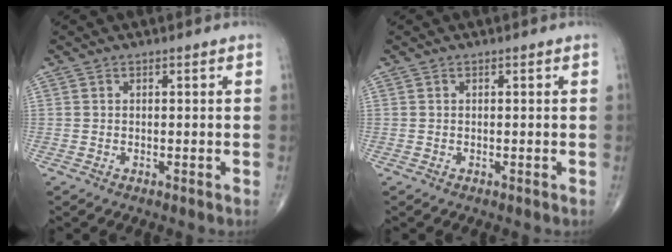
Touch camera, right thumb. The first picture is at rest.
{"total": 0.0}